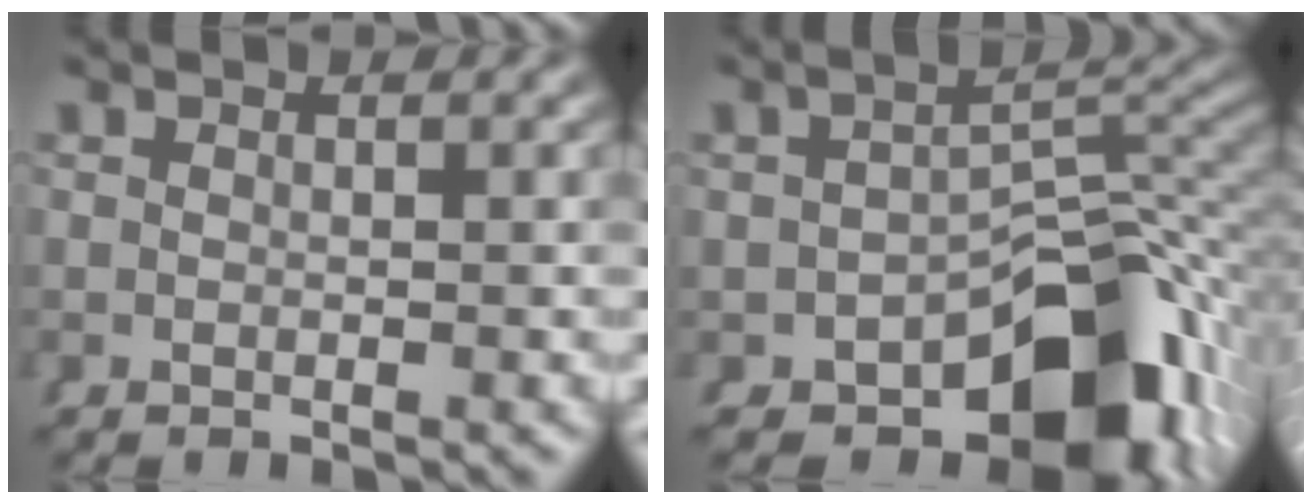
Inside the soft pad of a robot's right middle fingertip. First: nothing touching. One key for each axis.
{"total": 12.1, "fx": -7.0, "fy": 6.2, "fz": 7.6, "tx": -0.071, "ty": -0.015, "tz": -0.095}